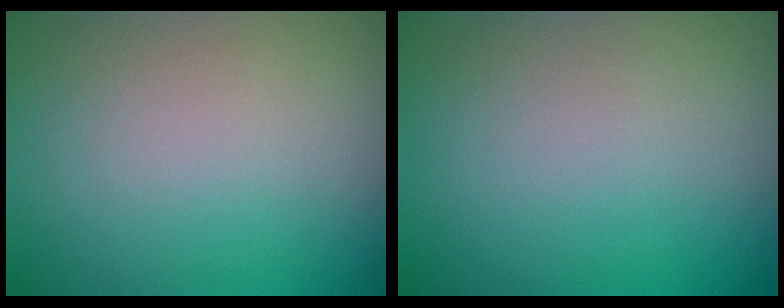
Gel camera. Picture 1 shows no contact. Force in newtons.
{"total": 0.0}